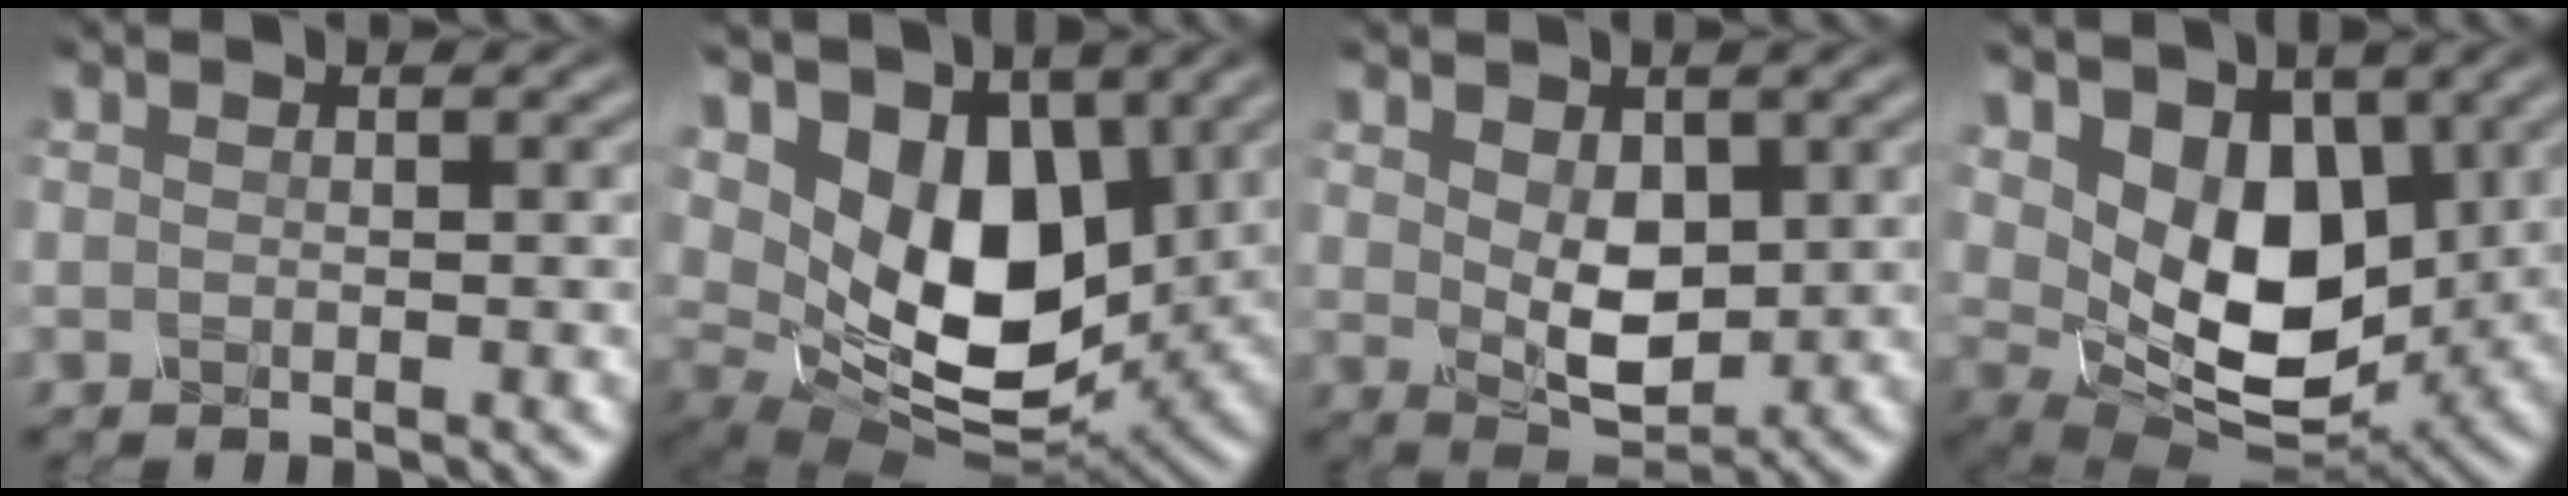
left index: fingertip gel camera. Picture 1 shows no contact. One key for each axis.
{"total": 9.7, "fx": 3.1, "fy": 6.0, "fz": 6.9, "tx": -0.134, "ty": -0.020, "tz": 0.055}
{"total": 4.3, "fx": 0.7, "fy": 2.7, "fz": 3.2, "tx": -0.061, "ty": -0.004, "tz": 0.024}
{"total": 7.7, "fx": 2.3, "fy": 5.1, "fz": 5.4, "tx": -0.104, "ty": -0.021, "tz": 0.040}